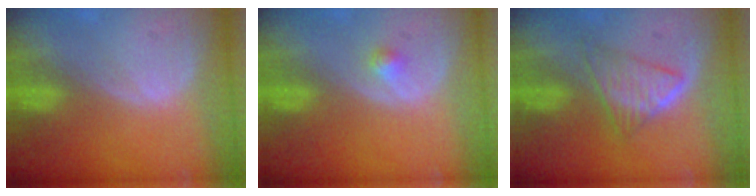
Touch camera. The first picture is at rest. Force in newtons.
{"total": 1.1, "press": 1.1, "slide": 0.1}
{"total": 5.3, "press": 5.1, "slide": 1.6}